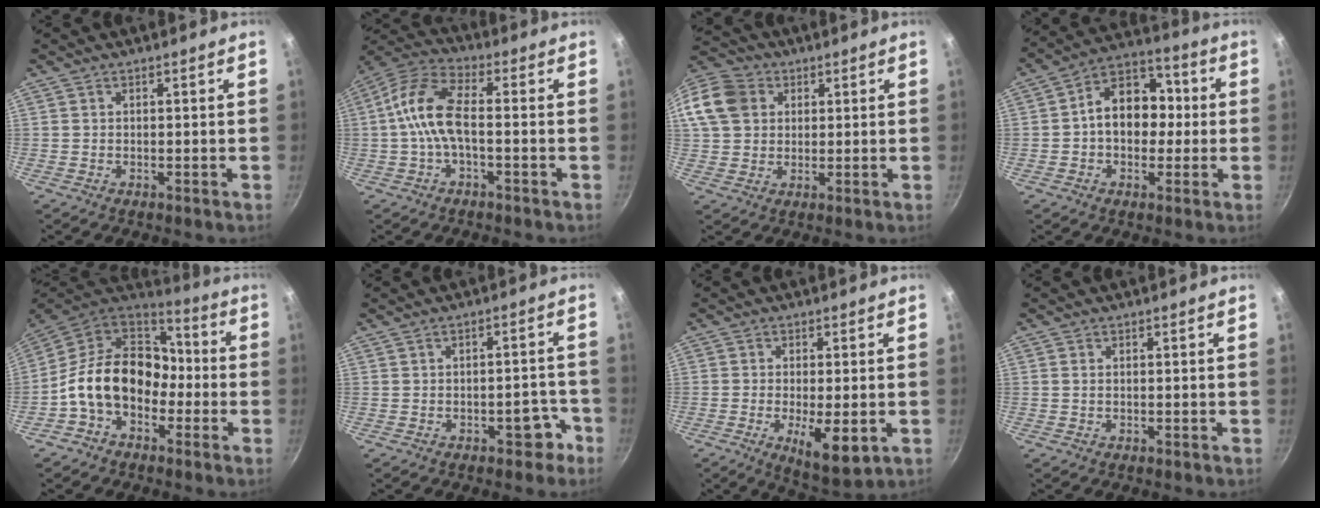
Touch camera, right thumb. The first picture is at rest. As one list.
[{"total": 10.2, "force": [-1.3, 4.6, 9.0], "torque": [-0.189, 0.036, -0.042]}, {"total": 16.0, "force": [4.3, 13.3, 7.9], "torque": [-0.173, 0.028, 0.071]}, {"total": 13.1, "force": [0.1, 9.8, 8.7], "torque": [-0.079, 0.040, -0.017]}, {"total": 17.0, "force": [-3.9, 12.5, 10.9], "torque": [-0.152, 0.060, -0.090]}, {"total": 4.4, "force": [-2.4, 2.5, 2.6], "torque": [-0.006, 0.033, -0.018]}, {"total": 8.5, "force": [-2.1, 2.8, 7.8], "torque": [-0.124, -0.010, -0.021]}, {"total": 0.6, "force": [0.2, 0.4, 0.5], "torque": [-0.010, 0.001, 0.002]}]